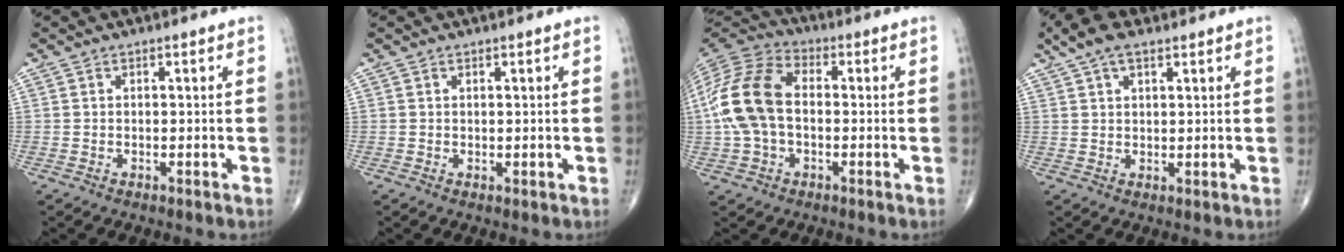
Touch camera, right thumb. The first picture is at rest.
{"total": 0.0}
{"total": 15.9, "force": [-0.3, 10.2, 12.2], "torque": [-0.259, 0.035, -0.012]}
{"total": 7.1, "force": [4.3, 3.2, 4.5], "torque": [-0.082, 0.010, 0.079]}